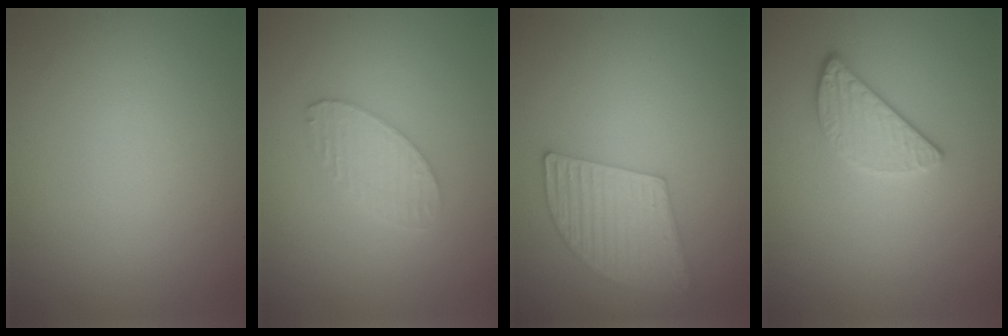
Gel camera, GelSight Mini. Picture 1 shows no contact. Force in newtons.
{"total": 2.3, "press": 2.3, "slide": 0.2}
{"total": 5.0, "press": 4.0, "slide": 3.1}
{"total": 2.4, "press": 2.1, "slide": 1.1}